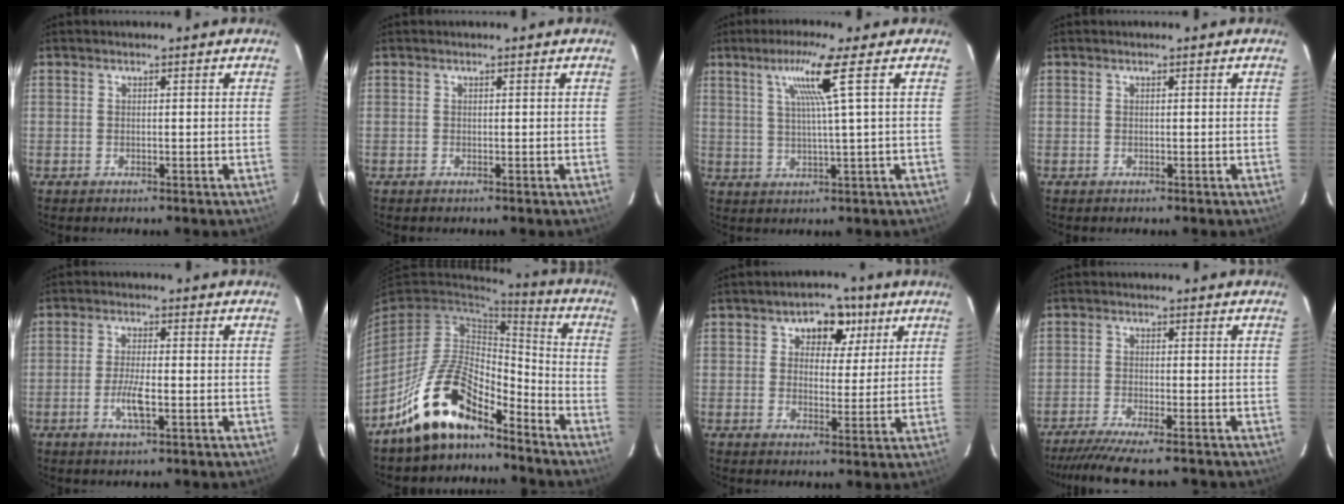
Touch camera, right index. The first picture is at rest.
{"total": 0.0}
{"total": 7.3, "force": [3.0, -1.8, 6.4], "torque": [-0.108, 0.006, 0.058]}
{"total": 0.0}
{"total": 4.9, "force": [-1.7, 1.1, 4.5], "torque": [-0.091, -0.003, -0.033]}
{"total": 14.1, "force": [-10.4, 5.8, 7.6], "torque": [-0.160, 0.024, -0.189]}
{"total": 7.1, "force": [3.2, 5.4, 3.4], "torque": [-0.044, 0.011, 0.042]}
{"total": 10.6, "force": [-9.3, 0.6, 5.1], "torque": [-0.115, -0.029, -0.152]}